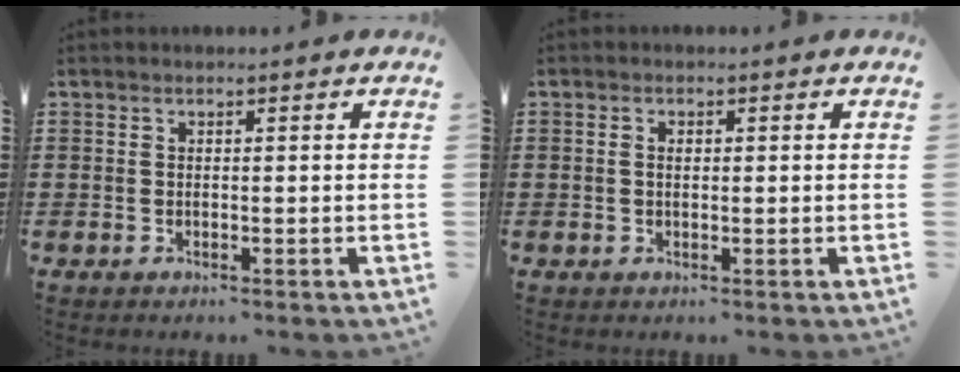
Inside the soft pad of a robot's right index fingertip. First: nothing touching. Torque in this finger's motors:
{"motor_torque": [-0.20, -0.15, -0.02, -0.01]}